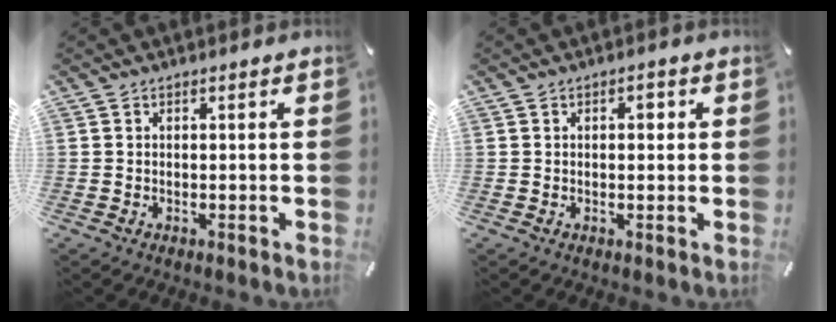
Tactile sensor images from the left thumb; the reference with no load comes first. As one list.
[{"total": 2.0, "force": [0.3, 1.4, 1.4], "torque": [-0.013, 0.002, -0.003]}]